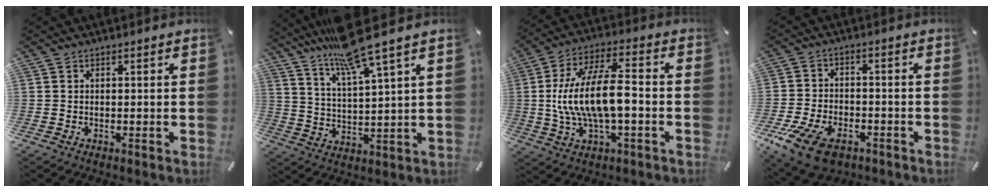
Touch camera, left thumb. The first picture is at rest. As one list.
[{"total": 12.7, "force": [10.5, 1.0, 7.0], "torque": [-0.153, -0.050, 0.182]}, {"total": 15.7, "force": [-1.6, 6.3, 14.3], "torque": [-0.285, 0.007, -0.031]}, {"total": 11.3, "force": [-6.6, 6.4, 6.5], "torque": [-0.138, 0.028, -0.121]}]